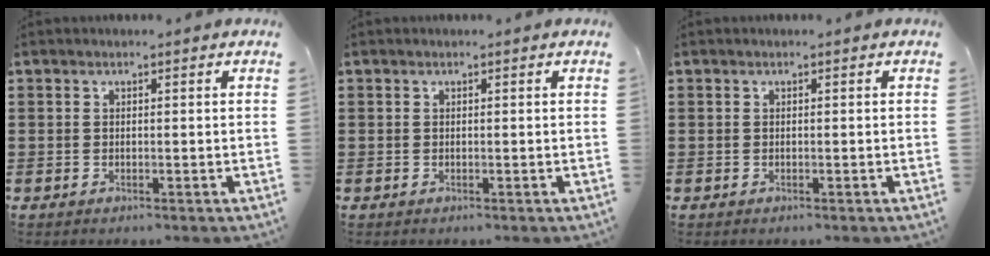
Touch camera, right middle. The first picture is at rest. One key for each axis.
{"total": 0.0}
{"total": 0.0}